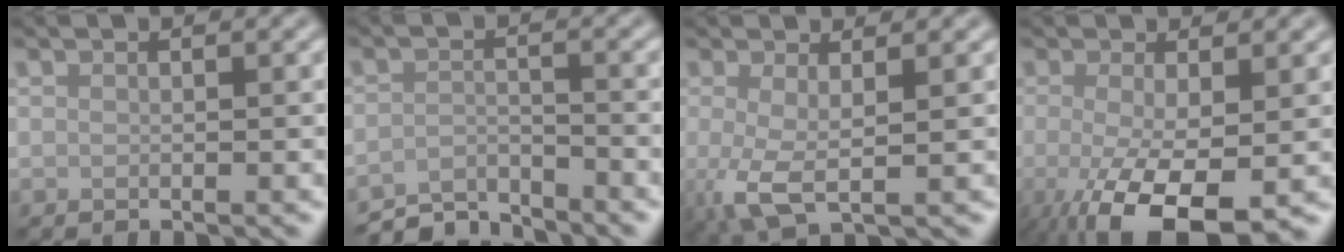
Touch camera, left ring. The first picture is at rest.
{"total": 3.9, "force": [-3.7, 0.8, 0.9], "torque": [-0.015, -0.002, -0.076]}
{"total": 3.6, "force": [-0.1, 1.1, 3.4], "torque": [-0.069, -0.007, -0.003]}
{"total": 7.5, "force": [-2.7, 2.4, 6.5], "torque": [-0.131, -0.020, -0.041]}